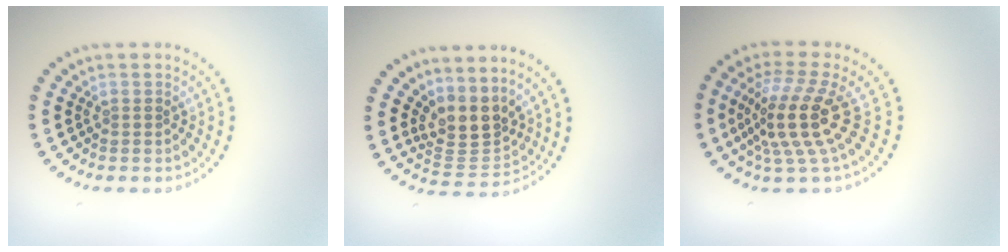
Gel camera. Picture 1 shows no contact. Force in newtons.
{"total": 3.7, "press": 2.6, "slide": 2.6}
{"total": 5.1, "press": 3.7, "slide": 3.5}